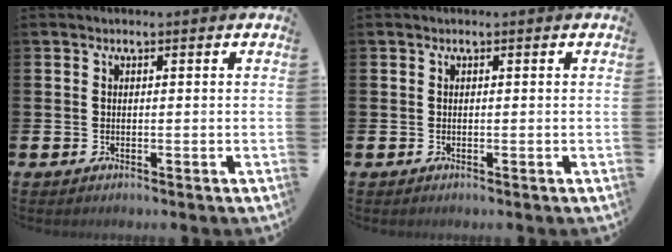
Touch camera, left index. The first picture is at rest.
{"total": 0.0}